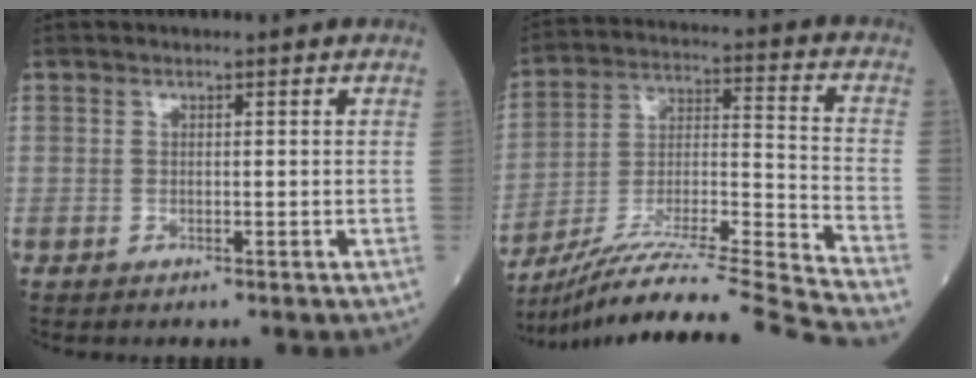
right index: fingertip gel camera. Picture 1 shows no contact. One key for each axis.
{"total": 23.3, "fx": -21.1, "fy": -3.2, "fz": 9.3, "tx": -0.151, "ty": -0.027, "tz": -0.353}